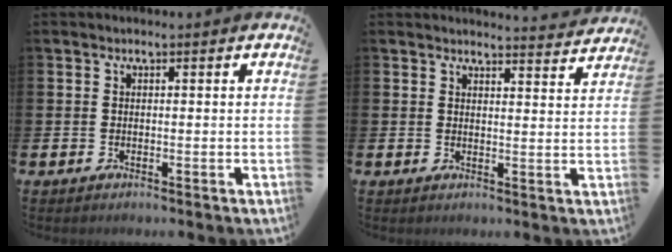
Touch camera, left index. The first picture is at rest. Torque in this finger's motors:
{"motor_torque": [0.70, -0.72, 0.04, -0.01]}